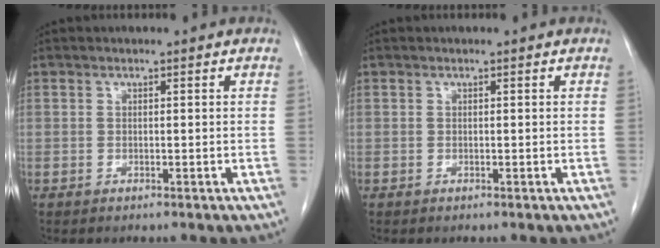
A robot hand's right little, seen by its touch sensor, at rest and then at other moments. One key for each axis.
{"total": 0.0}